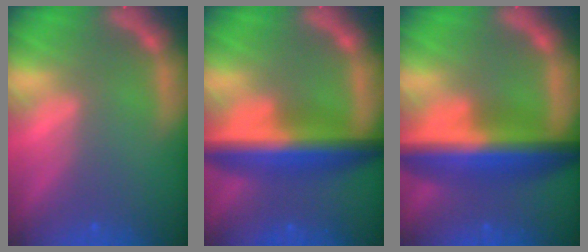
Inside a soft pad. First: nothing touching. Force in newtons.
{"total": 8.5}
{"total": 10.1}